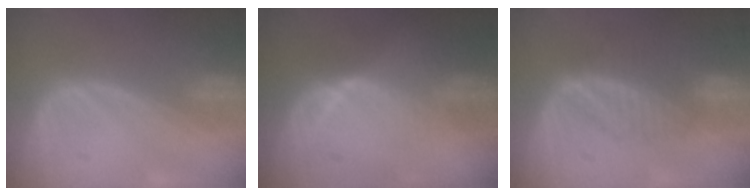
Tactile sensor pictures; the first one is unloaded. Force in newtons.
{"total": 6.3, "press": 5.9, "slide": 2.3}
{"total": 6.9, "press": 5.9, "slide": 3.6}